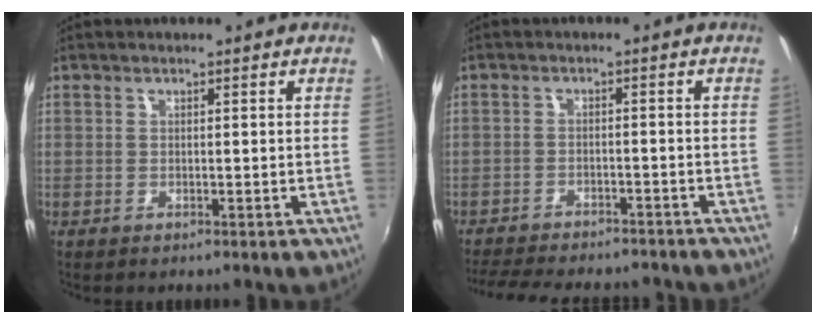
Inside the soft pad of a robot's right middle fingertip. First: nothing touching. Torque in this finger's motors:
{"motor_torque": [0.96, -1.18, 0.10, 0.07]}